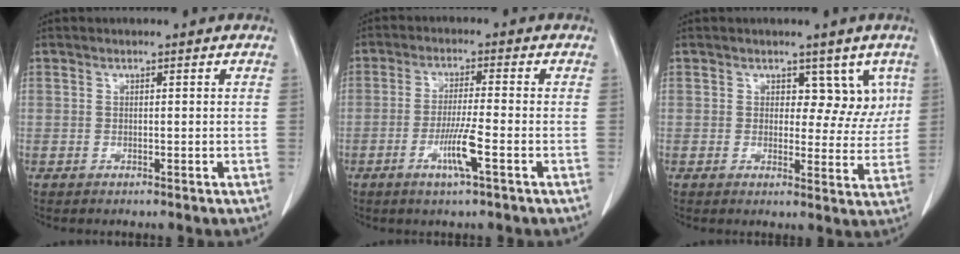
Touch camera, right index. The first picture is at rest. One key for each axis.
{"total": 5.7, "fx": -2.4, "fy": -0.3, "fz": 5.2, "tx": -0.099, "ty": -0.011, "tz": -0.046}
{"total": 5.5, "fx": 2.6, "fy": 3.6, "fz": 3.3, "tx": -0.012, "ty": 0.003, "tz": 0.030}